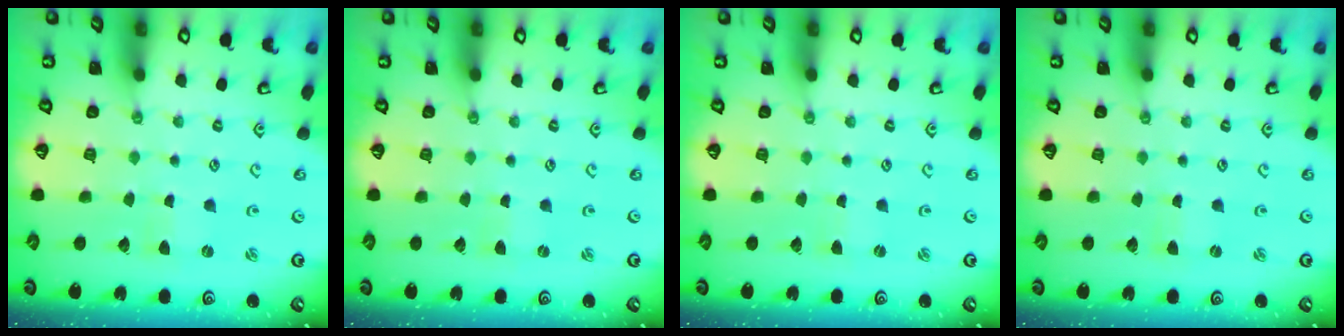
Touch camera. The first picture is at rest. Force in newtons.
{"total": 0.0}
{"total": 0.9, "press": 0.9, "slide": 0.2}
{"total": 0.0}